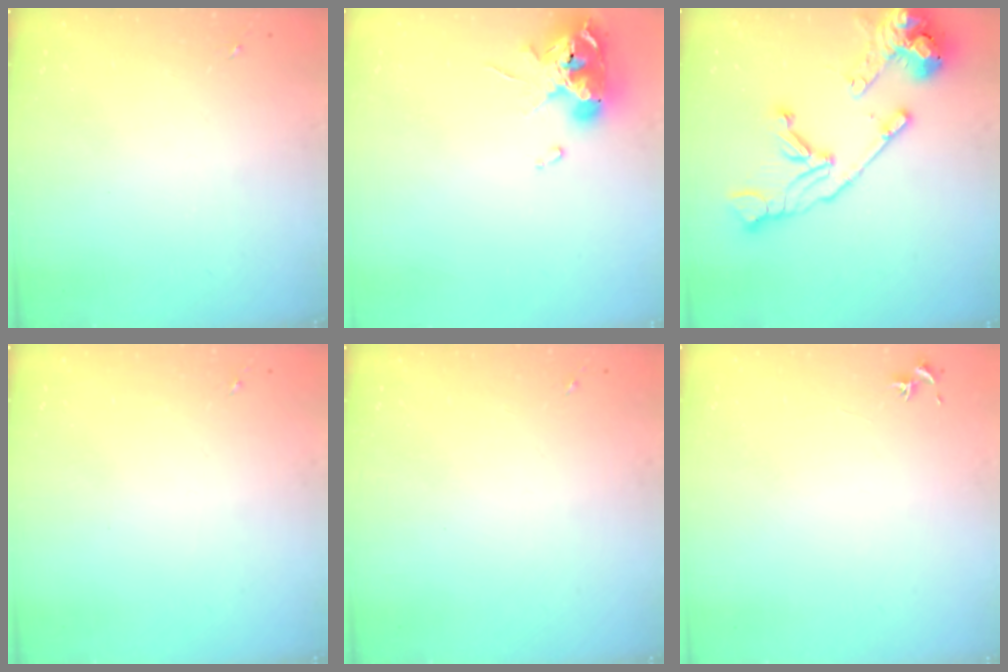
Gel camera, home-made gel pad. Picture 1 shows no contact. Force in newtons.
{"total": 14.0, "press": 13.9, "slide": 1.7}
{"total": 18.4, "press": 18.2, "slide": 2.3}
{"total": 0.0}
{"total": 0.0}
{"total": 0.8, "press": 0.7, "slide": 0.3}